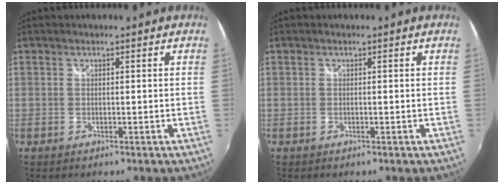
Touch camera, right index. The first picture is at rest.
{"total": 0.0}